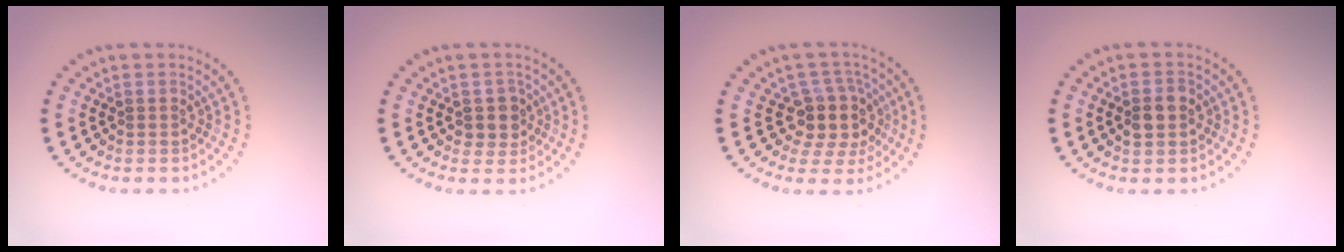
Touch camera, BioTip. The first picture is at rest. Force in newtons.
{"total": 2.0, "press": 1.7, "slide": 0.9}
{"total": 3.8, "press": 3.0, "slide": 2.3}
{"total": 2.5, "press": 2.5, "slide": 0.1}